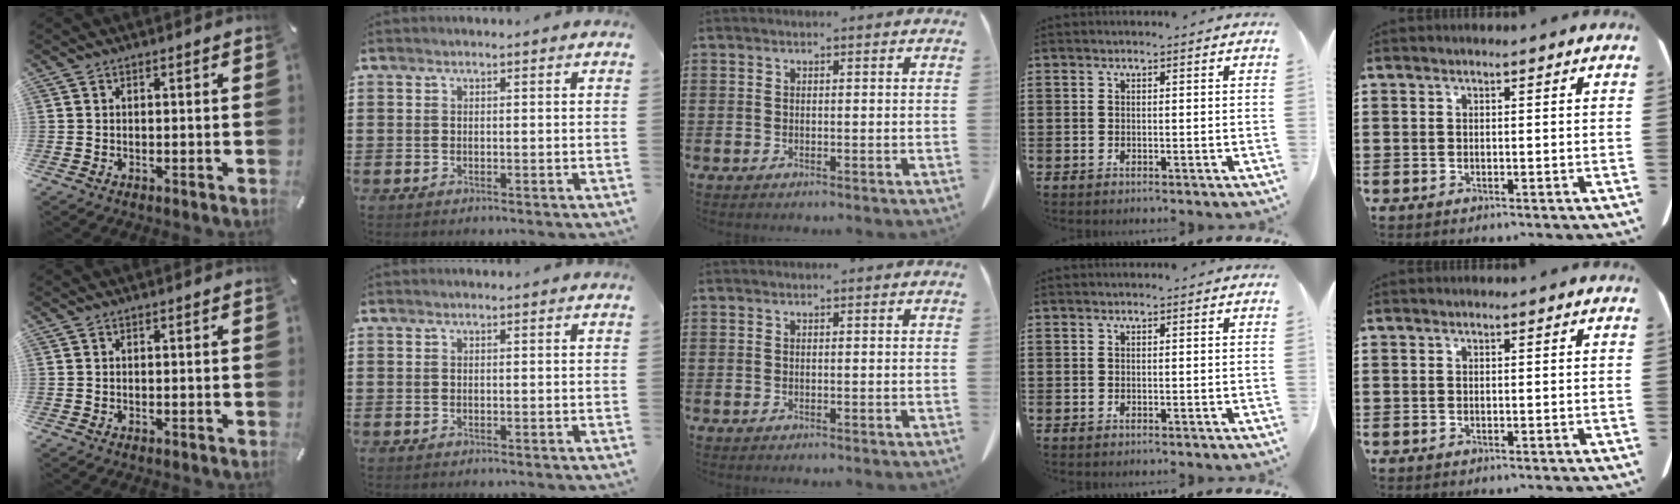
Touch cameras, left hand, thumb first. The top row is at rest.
{}